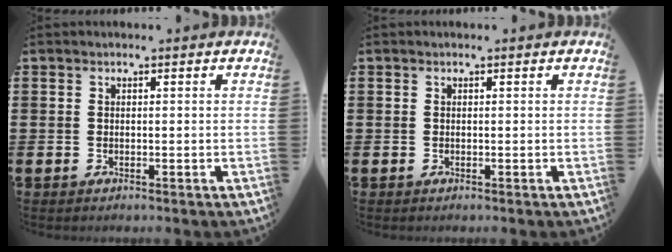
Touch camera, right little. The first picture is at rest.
{"total": 0.0}